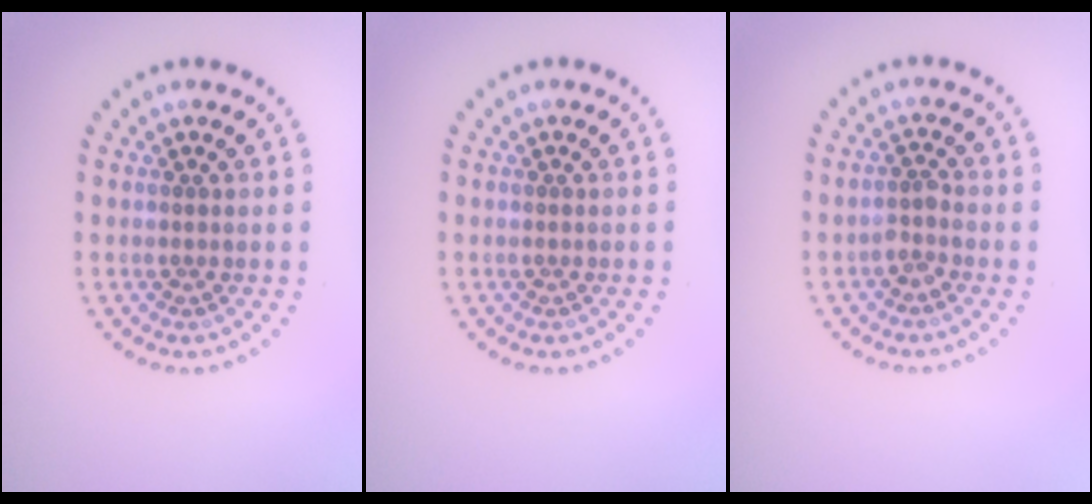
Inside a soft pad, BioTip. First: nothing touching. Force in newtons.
{"total": 0.0}
{"total": 1.2, "press": 1.1, "slide": 0.6}